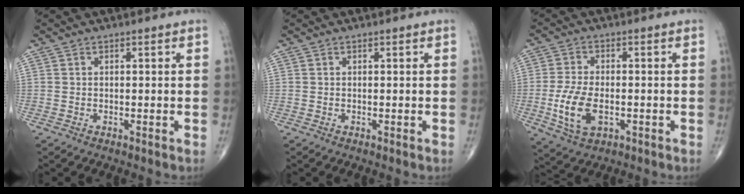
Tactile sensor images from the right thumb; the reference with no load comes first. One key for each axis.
{"total": 0.0}
{"total": 8.9, "fx": -2.1, "fy": 4.9, "fz": 7.2, "tx": -0.146, "ty": 0.000, "tz": -0.033}